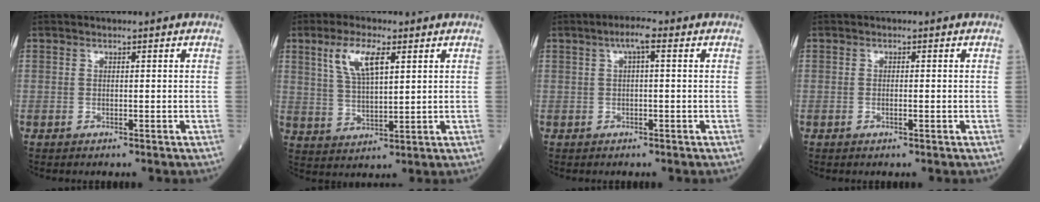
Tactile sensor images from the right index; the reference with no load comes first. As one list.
[{"total": 8.0, "force": [3.5, 2.7, 6.7], "torque": [-0.144, 0.010, 0.073]}, {"total": 3.4, "force": [1.3, 1.0, 3.0], "torque": [-0.066, 0.018, 0.023]}, {"total": 1.2, "force": [-0.3, 0.5, 1.0], "torque": [-0.029, 0.000, -0.003]}]